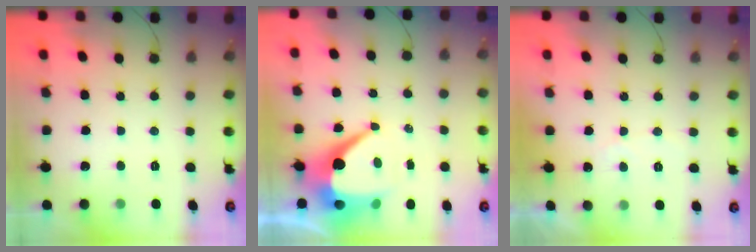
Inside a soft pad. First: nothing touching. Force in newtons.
{"total": 11.5, "press": 11.5, "slide": 1.0}
{"total": 3.3, "press": 3.3, "slide": 0.2}